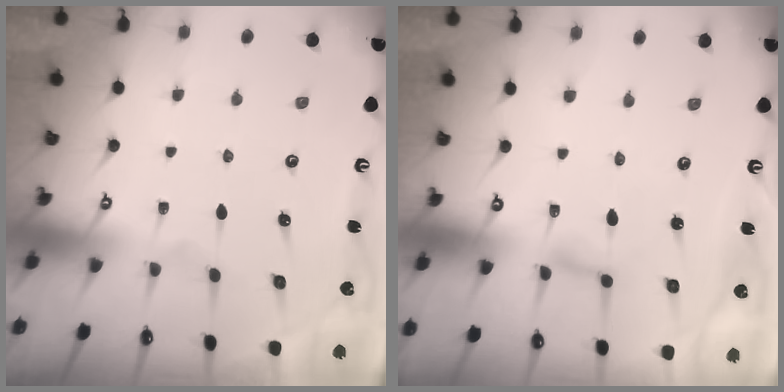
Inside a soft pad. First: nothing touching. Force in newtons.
{"total": 3.0, "press": 3.0, "slide": 0.3}